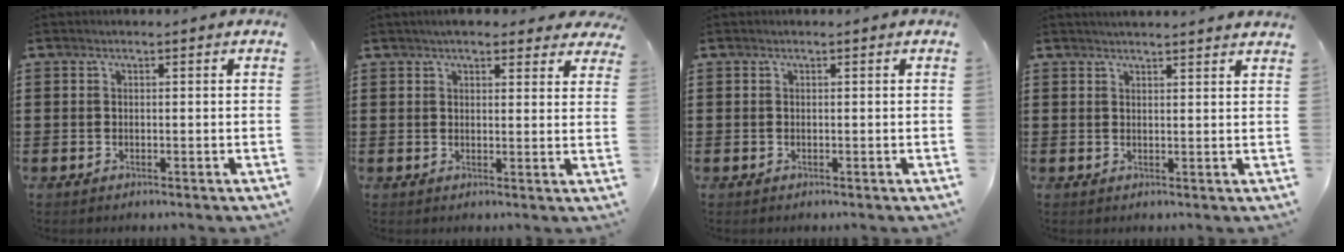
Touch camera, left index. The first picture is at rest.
{"total": 4.3, "force": [3.8, 1.0, 1.8], "torque": [-0.038, -0.004, 0.068]}
{"total": 0.0}
{"total": 2.0, "force": [2.0, -0.3, 0.1], "torque": [-0.007, -0.002, 0.038]}